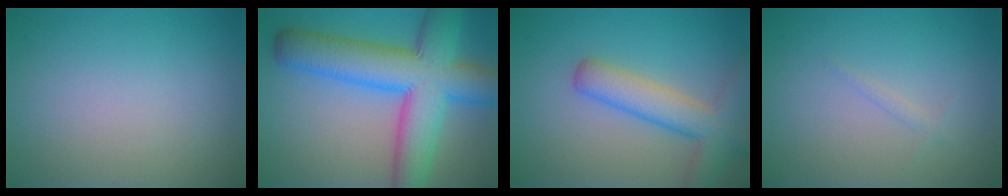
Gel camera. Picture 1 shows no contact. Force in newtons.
{"total": 11.5, "press": 11.5, "slide": 0.3}
{"total": 5.3, "press": 5.3, "slide": 0.4}
{"total": 0.7, "press": 0.7, "slide": 0.1}